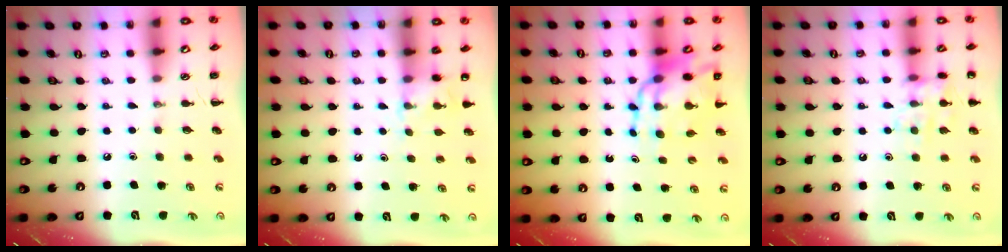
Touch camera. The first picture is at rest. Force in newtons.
{"total": 5.3, "press": 5.1, "slide": 1.3}
{"total": 12.1, "press": 11.7, "slide": 3.2}
{"total": 11.6, "press": 11.5, "slide": 0.7}